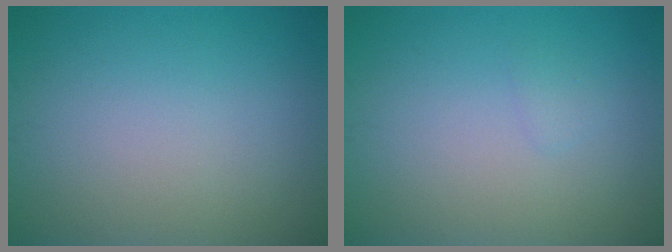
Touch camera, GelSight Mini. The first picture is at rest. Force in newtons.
{"total": 0.5, "press": 0.5, "slide": 0.0}